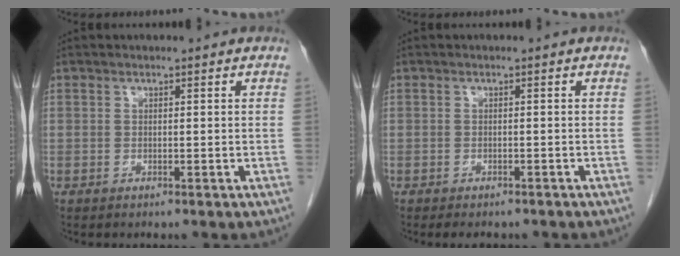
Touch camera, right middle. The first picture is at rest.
{"total": 4.2, "force": [-3.6, 1.5, 1.7], "torque": [-0.019, -0.006, -0.040]}